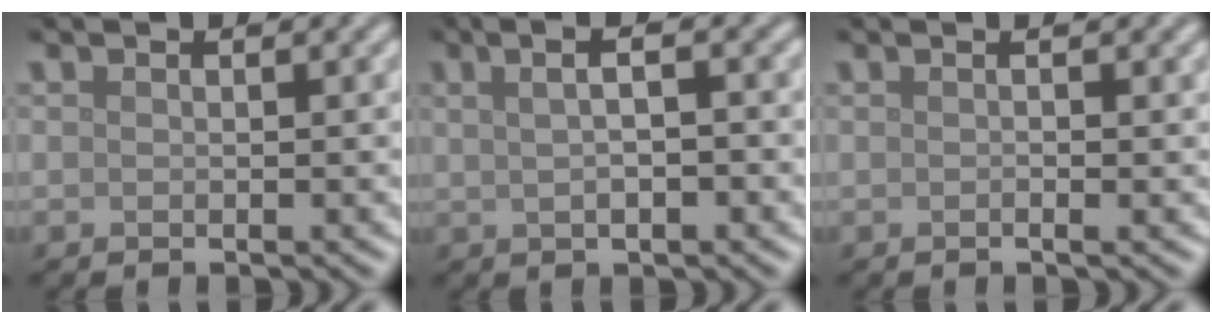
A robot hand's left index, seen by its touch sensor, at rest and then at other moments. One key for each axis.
{"total": 5.6, "fx": 1.6, "fy": 2.5, "fz": 4.7, "tx": -0.055, "ty": 0.027, "tz": 0.005}
{"total": 1.2, "fx": 0.1, "fy": 0.2, "fz": 1.2, "tx": -0.019, "ty": -0.001, "tz": -0.005}